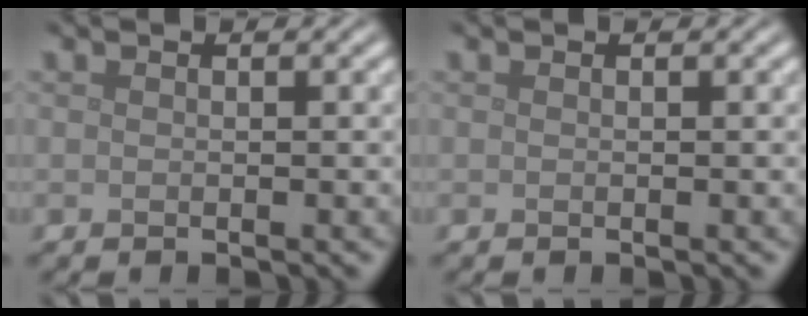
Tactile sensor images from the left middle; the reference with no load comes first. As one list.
[{"total": 0.0}]